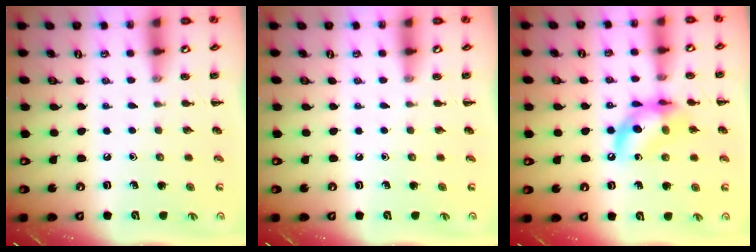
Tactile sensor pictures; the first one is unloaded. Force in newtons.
{"total": 0.0}
{"total": 13.6, "press": 13.2, "slide": 3.3}